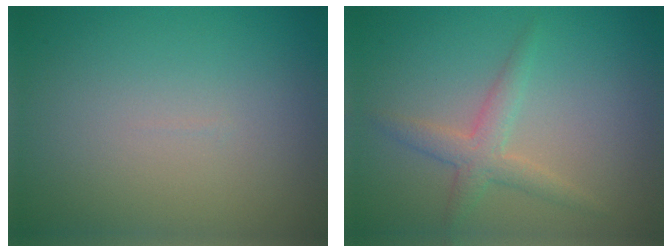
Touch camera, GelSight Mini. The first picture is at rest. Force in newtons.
{"total": 2.5, "press": 2.5, "slide": 0.0}